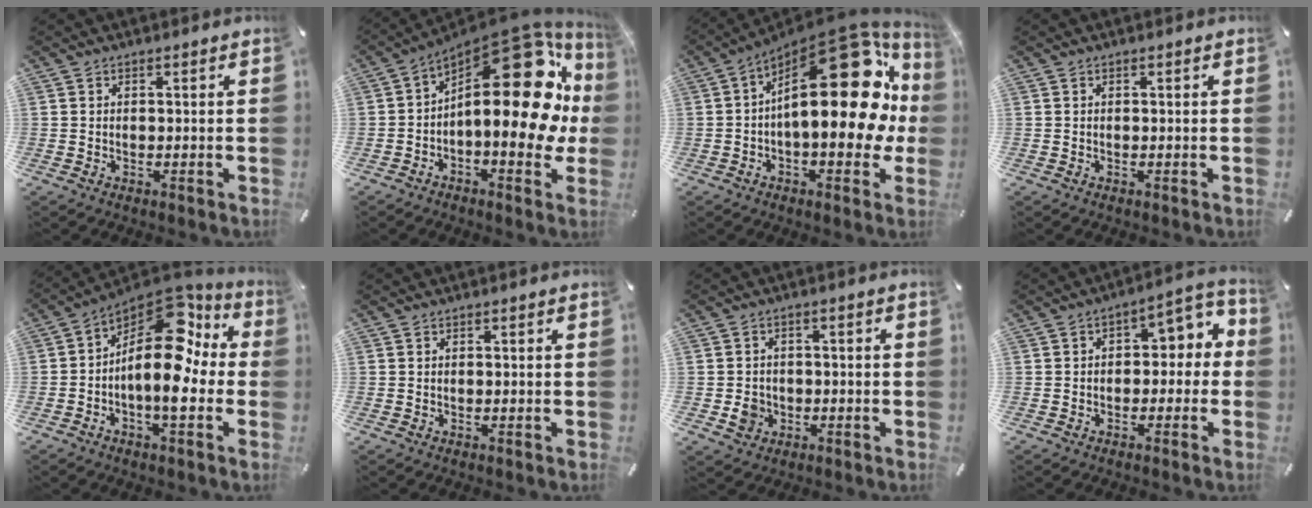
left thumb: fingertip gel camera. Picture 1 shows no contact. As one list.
[{"total": 26.1, "force": [4.4, 11.9, 22.8], "torque": [-0.335, -0.056, 0.081]}, {"total": 29.2, "force": [5.6, 13.1, 25.5], "torque": [-0.382, -0.054, 0.104]}, {"total": 0.0}, {"total": 16.0, "force": [1.6, 7.9, 13.8], "torque": [-0.233, -0.034, 0.025]}, {"total": 0.0}, {"total": 4.4, "force": [-1.2, 4.1, 1.3], "torque": [-0.012, -0.001, -0.024]}, {"total": 6.5, "force": [0.0, 4.3, 4.8], "torque": [-0.049, -0.003, -0.012]}]